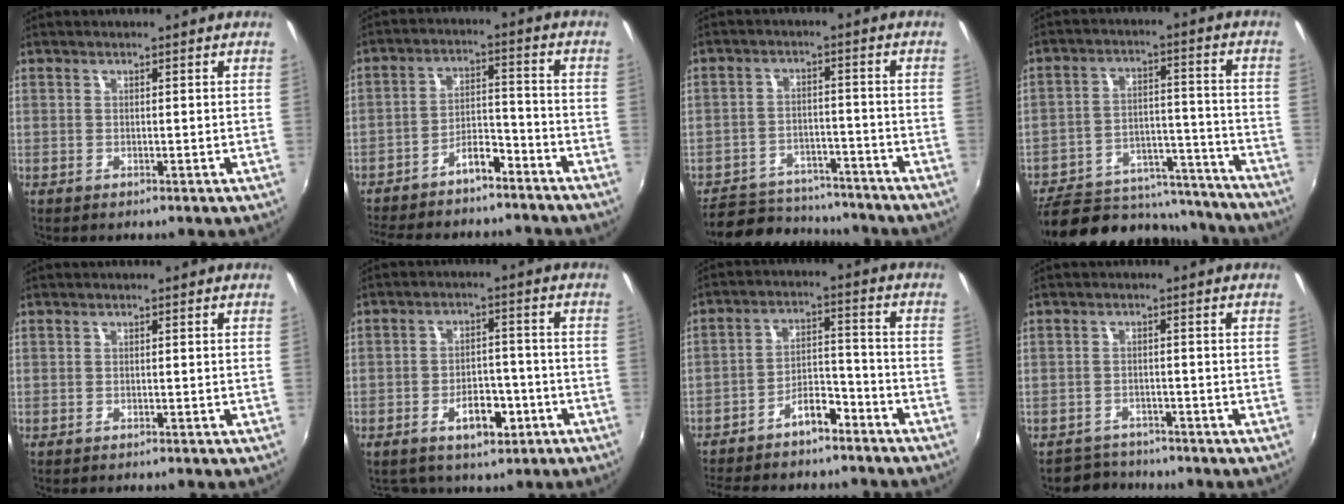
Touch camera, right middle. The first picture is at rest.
{"total": 14.5, "force": [-12.4, 4.8, 5.7], "torque": [-0.128, 0.032, -0.183]}
{"total": 14.4, "force": [-12.2, 6.4, 4.3], "torque": [-0.113, 0.018, -0.165]}
{"total": 21.9, "force": [-18.3, 9.2, 7.6], "torque": [-0.151, 0.028, -0.231]}
{"total": 0.8, "force": [-0.8, 0.2, 0.2], "torque": [-0.006, -0.004, -0.013]}
{"total": 6.9, "force": [-3.8, 4.3, 3.8], "torque": [-0.069, 0.015, -0.042]}
{"total": 13.9, "force": [-11.6, 5.1, 5.8], "torque": [-0.125, 0.038, -0.172]}
{"total": 3.9, "force": [-3.4, 1.8, -0.6], "torque": [-0.003, 0.006, -0.061]}